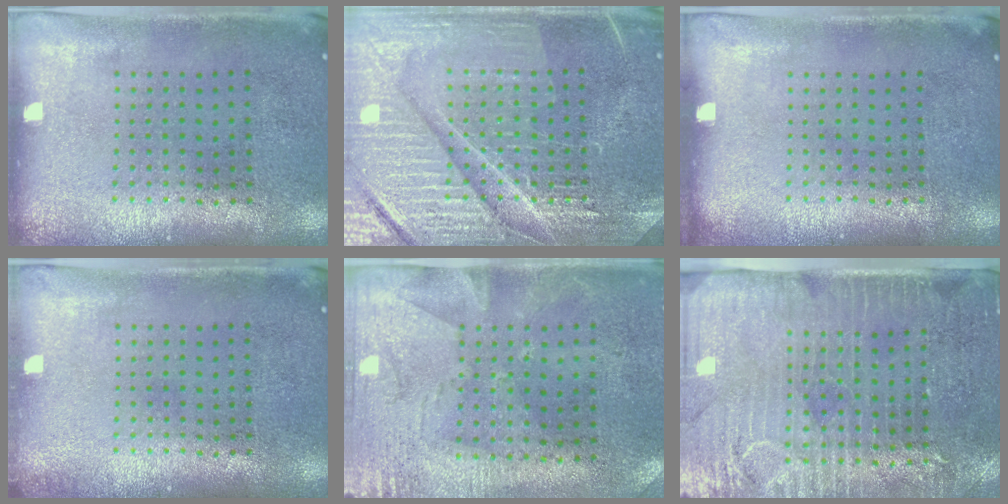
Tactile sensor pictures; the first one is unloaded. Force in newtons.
{"total": 7.4, "press": 7.4, "slide": 1.0}
{"total": 0.0}
{"total": 0.6, "press": 0.6, "slide": 0.1}
{"total": 2.8, "press": 2.2, "slide": 1.6}
{"total": 3.3, "press": 3.0, "slide": 1.5}